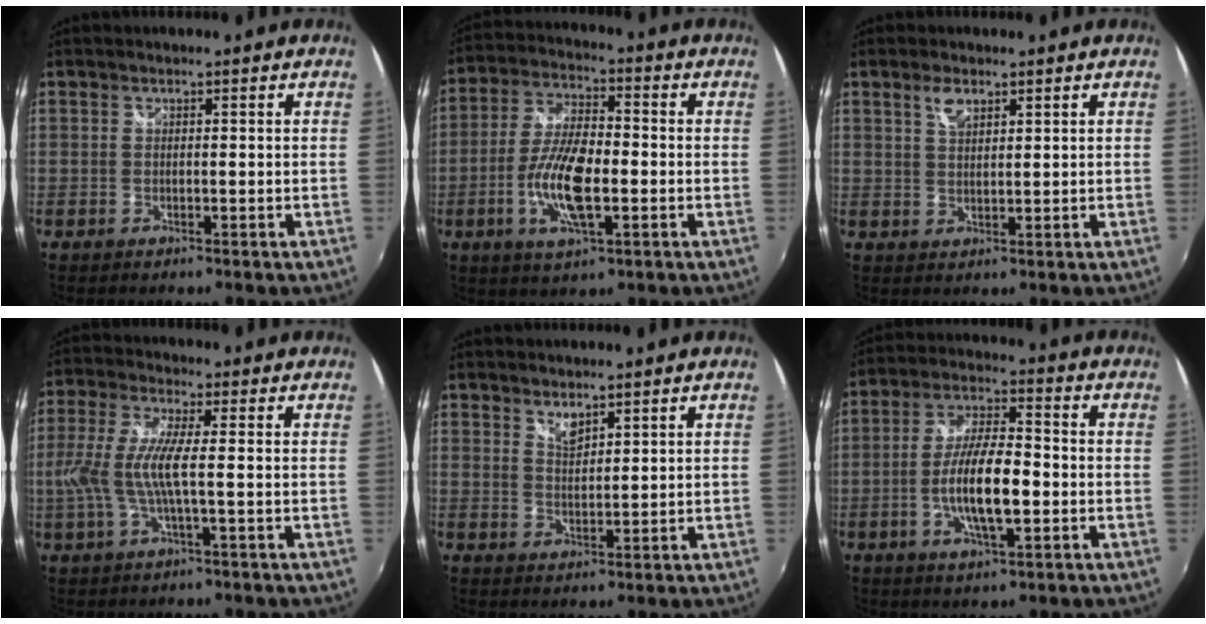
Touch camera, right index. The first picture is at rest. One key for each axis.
{"total": 11.8, "fx": -3.1, "fy": 4.0, "fz": 10.6, "tx": -0.217, "ty": -0.003, "tz": -0.061}
{"total": 3.2, "fx": 2.0, "fy": 1.4, "fz": 2.1, "tx": -0.037, "ty": 0.002, "tz": 0.035}
{"total": 8.4, "fx": -1.0, "fy": 0.8, "fz": 8.3, "tx": -0.177, "ty": -0.003, "tz": -0.018}
{"total": 2.8, "fx": 2.4, "fy": 0.9, "fz": 1.2, "tx": -0.017, "ty": 0.000, "tz": 0.042}
{"total": 11.1, "fx": -2.7, "fy": 3.2, "fz": 10.4, "tx": -0.202, "ty": -0.001, "tz": -0.047}